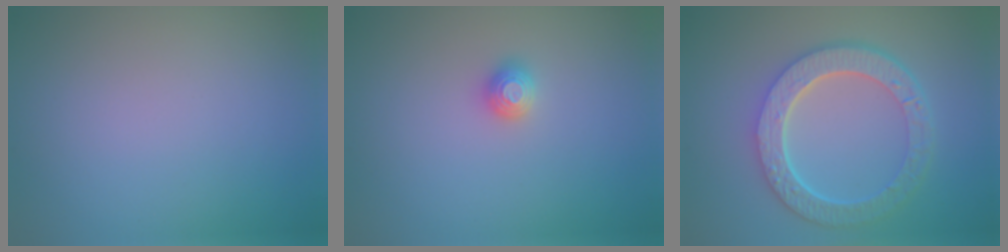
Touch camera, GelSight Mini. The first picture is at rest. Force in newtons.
{"total": 1.2, "press": 1.2, "slide": 0.2}
{"total": 6.4, "press": 4.9, "slide": 4.1}